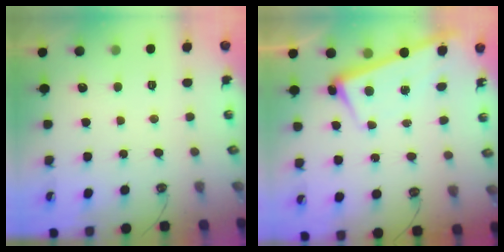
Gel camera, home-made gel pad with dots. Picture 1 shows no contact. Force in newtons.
{"total": 2.5, "press": 2.4, "slide": 0.5}